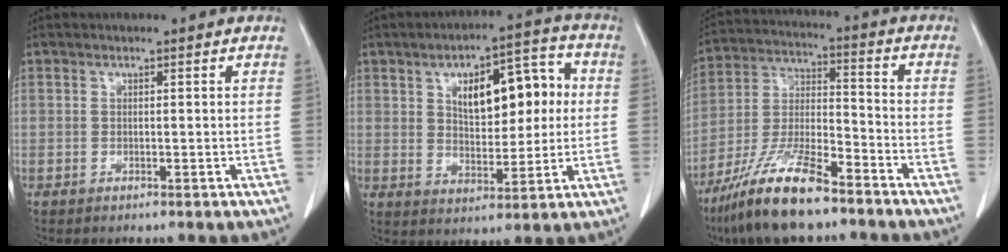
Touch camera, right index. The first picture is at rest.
{"total": 12.1, "force": [2.6, 5.7, 10.4], "torque": [-0.147, 0.030, 0.045]}
{"total": 14.3, "force": [-10.4, 2.6, 9.5], "torque": [-0.191, -0.016, -0.191]}